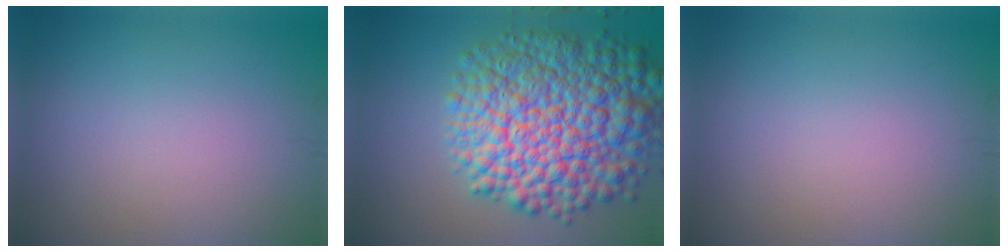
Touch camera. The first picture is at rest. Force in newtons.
{"total": 13.3, "press": 13.3, "slide": 0.3}
{"total": 0.0}